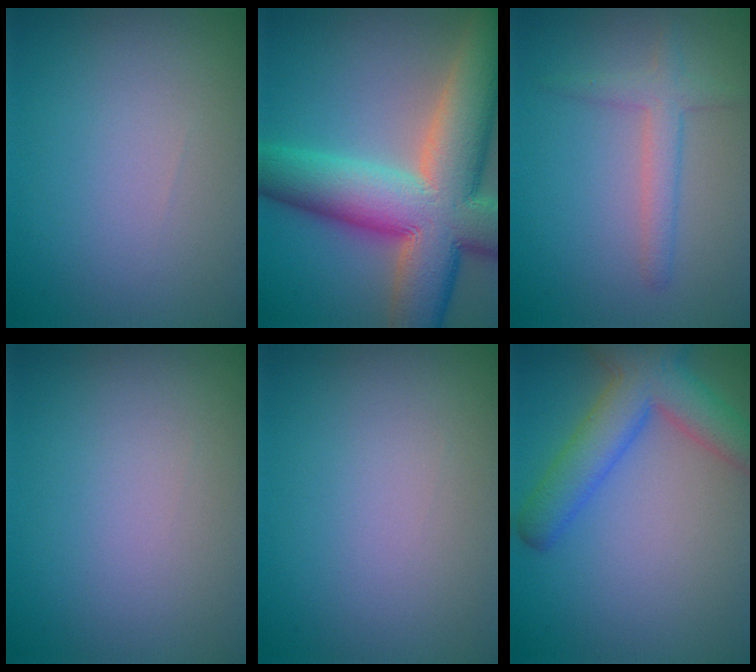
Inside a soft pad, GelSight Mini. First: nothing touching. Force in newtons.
{"total": 14.6, "press": 14.6, "slide": 1.0}
{"total": 2.4, "press": 2.4, "slide": 0.0}
{"total": 0.0}
{"total": 0.0}
{"total": 6.2, "press": 6.1, "slide": 0.4}